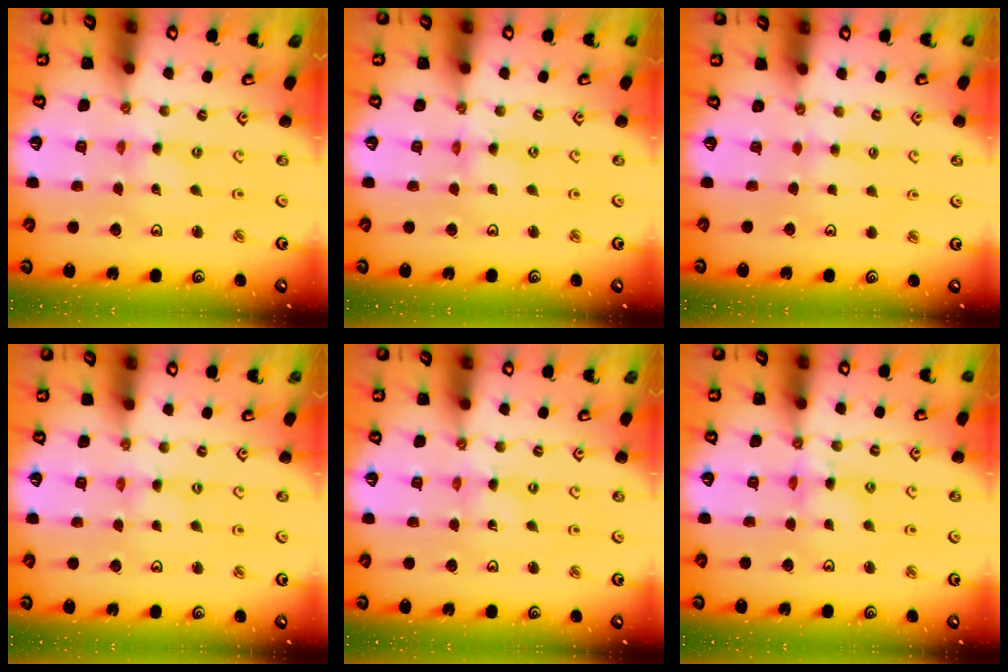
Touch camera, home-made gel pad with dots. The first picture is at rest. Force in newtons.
{"total": 0.0}
{"total": 2.0, "press": 2.0, "slide": 0.4}
{"total": 0.0}
{"total": 0.0}
{"total": 5.2, "press": 5.2, "slide": 0.5}